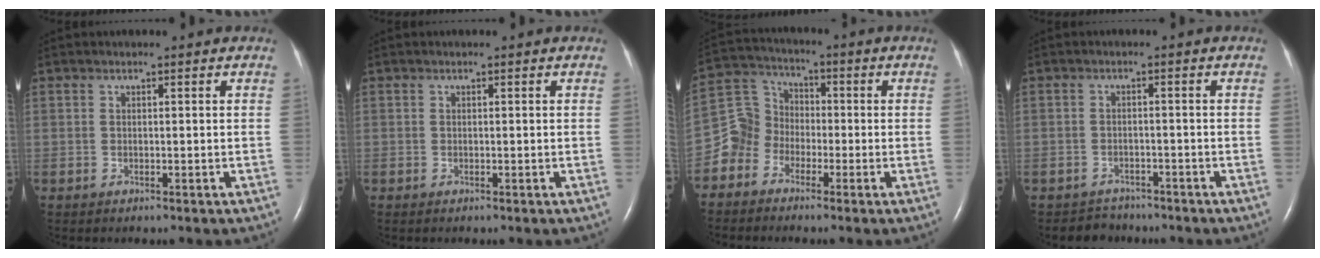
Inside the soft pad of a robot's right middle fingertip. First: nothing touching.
{"total": 0.0}
{"total": 6.7, "force": [-3.1, 5.8, 1.2], "torque": [-0.034, 0.022, -0.065]}
{"total": 3.1, "force": [-2.6, 1.4, -0.9], "torque": [0.006, 0.003, -0.043]}